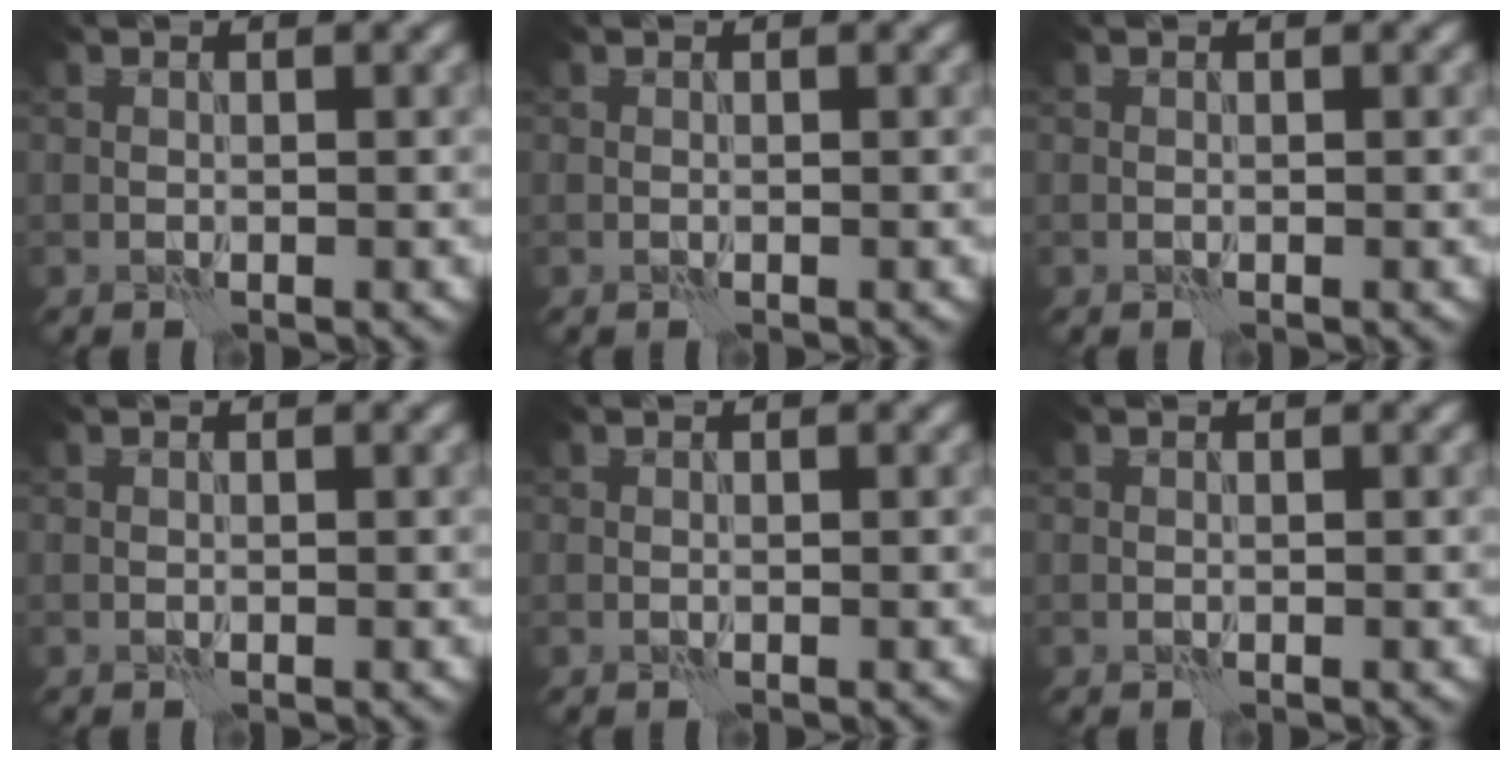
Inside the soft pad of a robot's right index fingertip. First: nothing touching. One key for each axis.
{"total": 0.0}
{"total": 0.0}
{"total": 0.0}
{"total": 0.0}
{"total": 0.0}